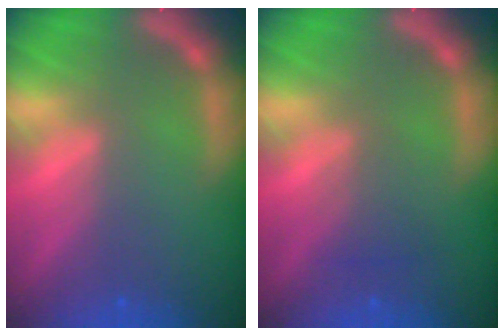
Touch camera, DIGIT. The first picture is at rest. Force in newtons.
{"total": 2.0}